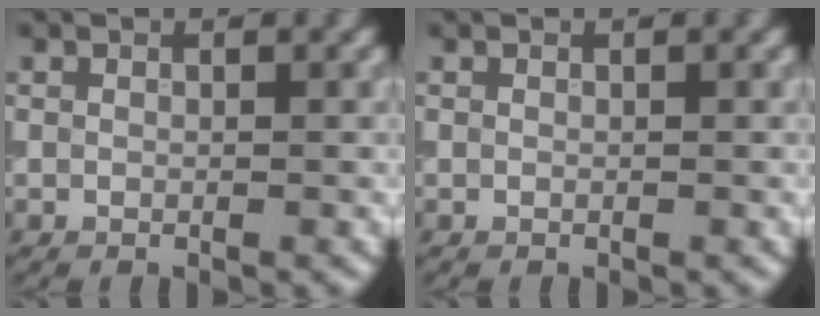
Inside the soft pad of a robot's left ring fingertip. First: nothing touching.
{"total": 0.0}